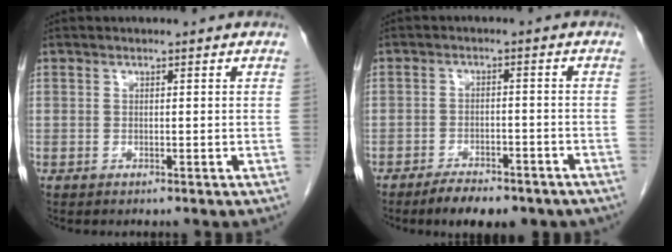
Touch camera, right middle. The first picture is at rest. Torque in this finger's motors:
{"motor_torque": [0.93, -0.93, 0.20, 0.04]}